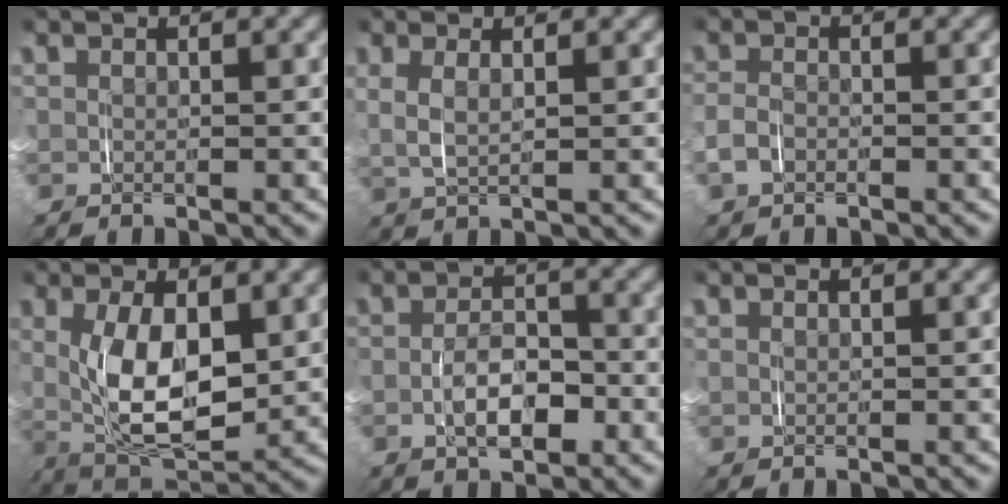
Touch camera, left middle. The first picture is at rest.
{"total": 2.0, "force": [0.7, 0.6, 1.8], "torque": [-0.044, 0.000, 0.017]}
{"total": 1.1, "force": [-0.9, 0.3, 0.5], "torque": [-0.013, 0.000, -0.018]}
{"total": 7.7, "force": [0.3, 3.7, 6.8], "torque": [-0.121, -0.012, 0.011]}
{"total": 3.2, "force": [-1.7, 1.4, 2.3], "torque": [-0.027, 0.002, -0.030]}
{"total": 0.0}